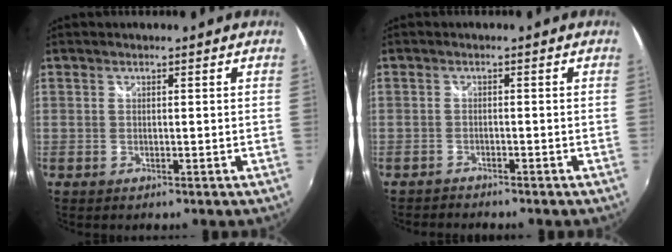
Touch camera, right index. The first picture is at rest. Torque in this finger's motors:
{"motor_torque": [0.11, 0.01, -0.01, 0.00]}